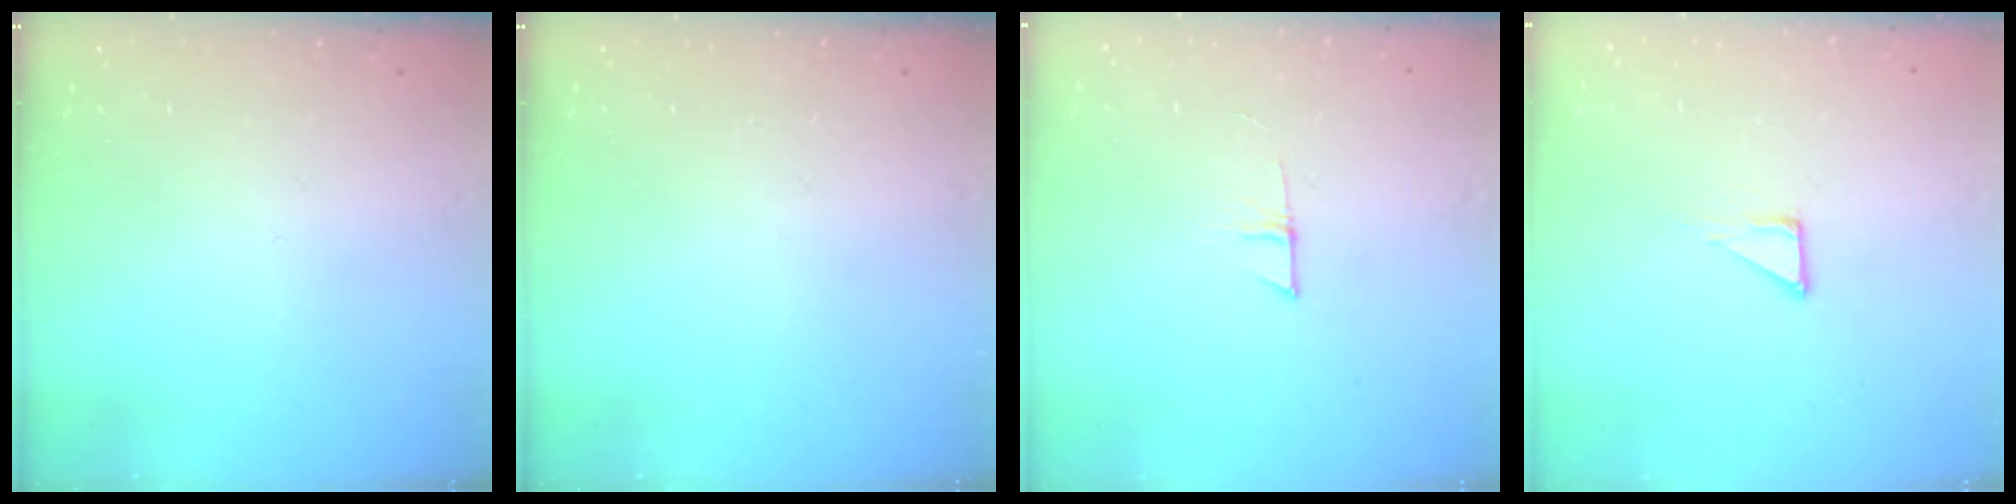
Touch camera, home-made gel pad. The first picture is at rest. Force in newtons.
{"total": 0.0}
{"total": 4.0, "press": 4.0, "slide": 0.4}
{"total": 5.1, "press": 5.0, "slide": 0.4}